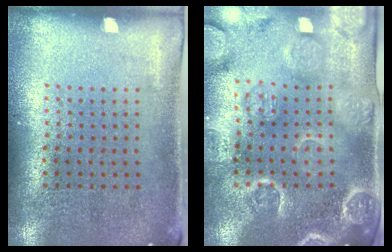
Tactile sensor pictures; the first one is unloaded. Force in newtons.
{"total": 3.9, "press": 3.7, "slide": 1.3}